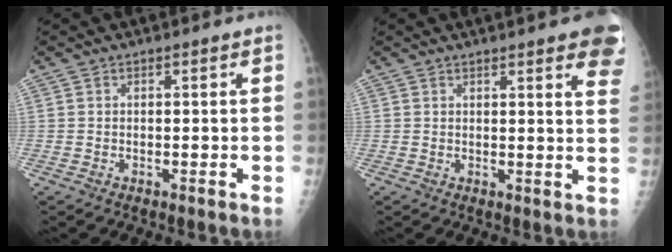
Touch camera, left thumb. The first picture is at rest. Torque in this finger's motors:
{"motor_torque": [2.60, 1.35, 0.91, -0.31, 0.00]}